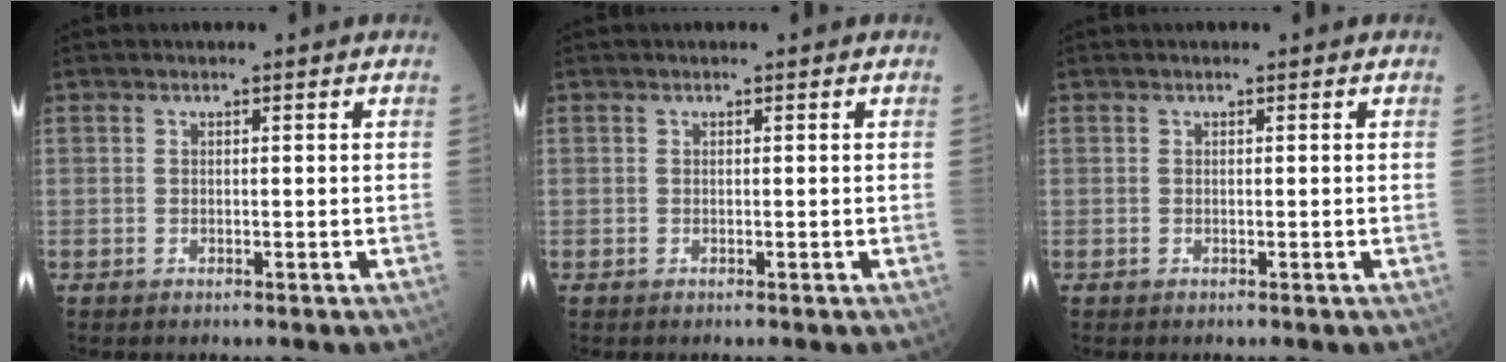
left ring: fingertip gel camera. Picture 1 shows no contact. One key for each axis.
{"total": 0.0}
{"total": 0.0}